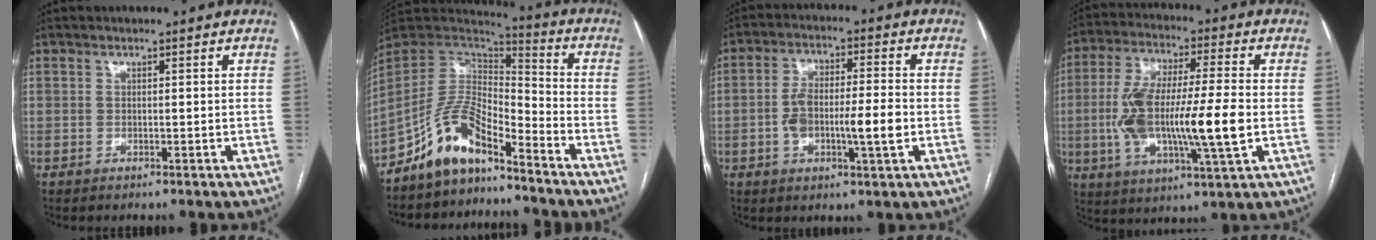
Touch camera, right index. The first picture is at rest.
{"total": 10.6, "force": [-8.2, 3.5, 5.8], "torque": [-0.121, 0.030, -0.155]}
{"total": 9.2, "force": [-1.9, 2.0, 8.8], "torque": [-0.159, 0.013, -0.031]}
{"total": 16.6, "force": [-2.0, 2.7, 16.3], "torque": [-0.318, 0.002, -0.035]}